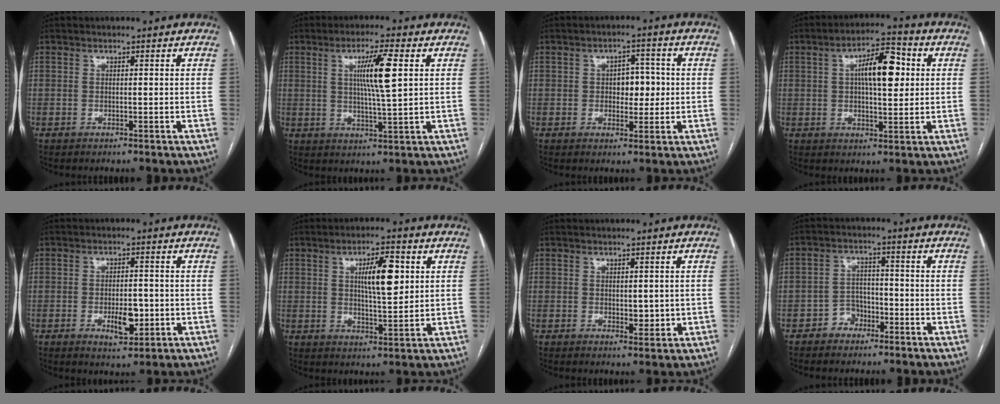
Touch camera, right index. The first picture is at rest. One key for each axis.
{"total": 8.0, "fx": 2.1, "fy": 0.0, "fz": 7.7, "tx": -0.138, "ty": -0.002, "tz": 0.037}
{"total": 5.0, "fx": 0.1, "fy": 2.9, "fz": 4.0, "tx": -0.052, "ty": 0.012, "tz": 0.005}
{"total": 9.7, "fx": 2.0, "fy": 3.3, "fz": 8.9, "tx": -0.147, "ty": 0.023, "tz": 0.029}
{"total": 5.3, "fx": -1.4, "fy": 2.2, "fz": 4.6, "tx": -0.072, "ty": -0.002, "tz": -0.014}
{"total": 8.0, "fx": 2.2, "fy": 1.9, "fz": 7.4, "tx": -0.122, "ty": 0.005, "tz": 0.039}
{"total": 2.8, "fx": 0.0, "fy": 1.6, "fz": 2.3, "tx": -0.028, "ty": -0.005, "tz": 0.007}
{"total": 4.1, "fx": -2.4, "fy": 3.2, "fz": 1.0, "tx": -0.010, "ty": 0.014, "tz": -0.044}